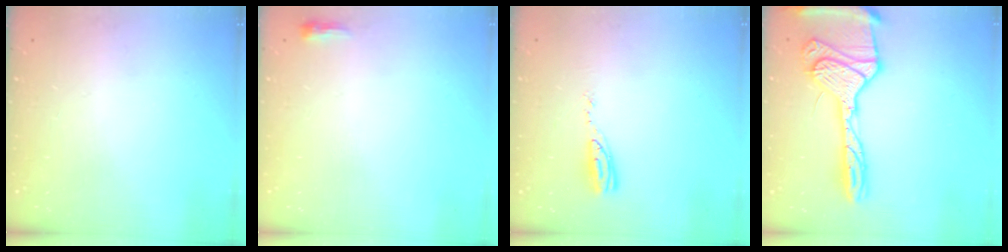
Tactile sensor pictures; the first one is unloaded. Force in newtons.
{"total": 2.9, "press": 2.8, "slide": 0.8}
{"total": 7.0, "press": 6.9, "slide": 0.5}
{"total": 20.7, "press": 20.5, "slide": 2.4}